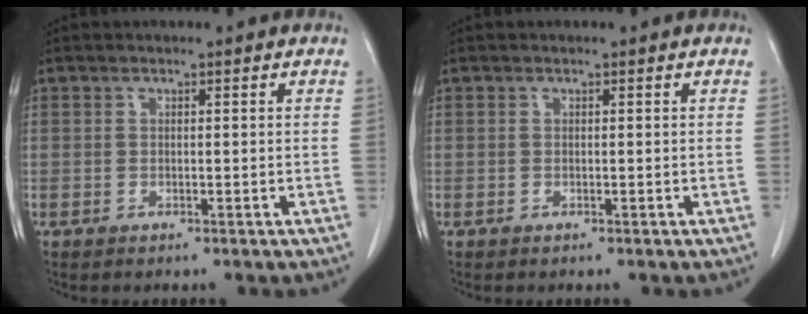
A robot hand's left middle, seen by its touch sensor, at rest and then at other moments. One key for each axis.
{"total": 0.0}